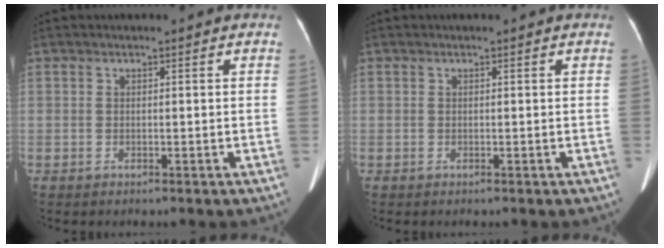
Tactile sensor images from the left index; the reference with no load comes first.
{"total": 0.0}